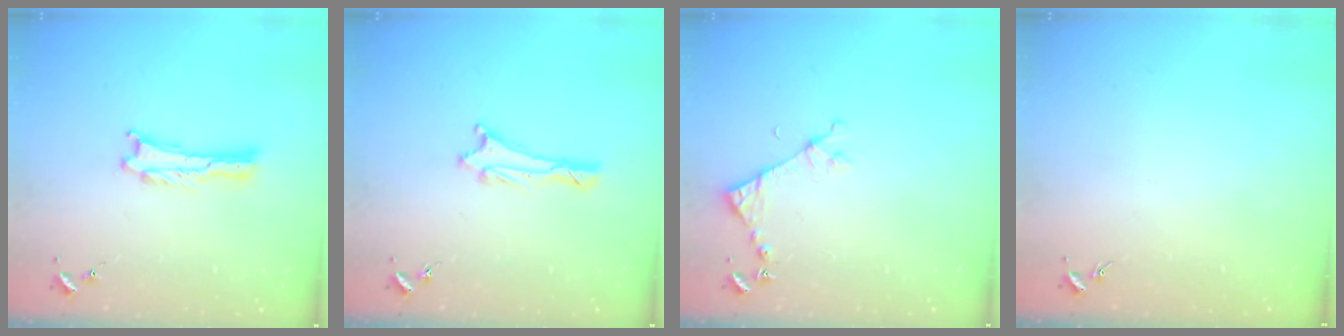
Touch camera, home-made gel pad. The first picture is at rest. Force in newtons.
{"total": 1.0, "press": 1.0, "slide": 0.2}
{"total": 4.5, "press": 4.5, "slide": 0.3}
{"total": 0.0}